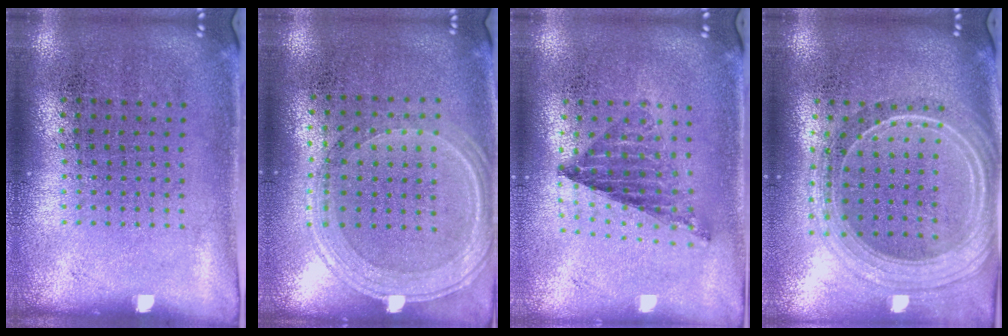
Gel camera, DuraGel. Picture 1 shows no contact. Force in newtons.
{"total": 1.2, "press": 1.1, "slide": 0.3}
{"total": 0.9, "press": 0.9, "slide": 0.0}
{"total": 2.4, "press": 2.0, "slide": 1.2}